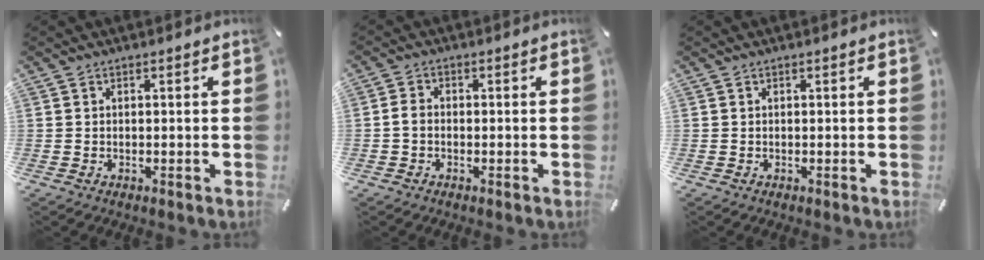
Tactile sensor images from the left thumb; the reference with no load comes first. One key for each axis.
{"total": 2.0, "fx": -0.7, "fy": 1.4, "fz": 1.3, "tx": -0.023, "ty": 0.006, "tz": -0.013}
{"total": 0.0}